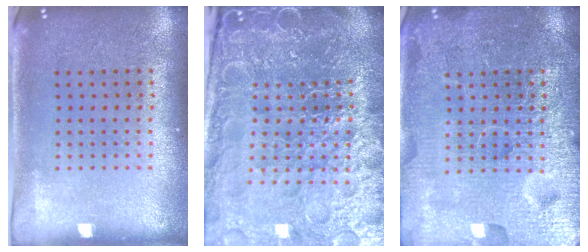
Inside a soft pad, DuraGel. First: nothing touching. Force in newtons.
{"total": 6.6, "press": 5.8, "slide": 3.1}
{"total": 6.9, "press": 6.8, "slide": 0.8}